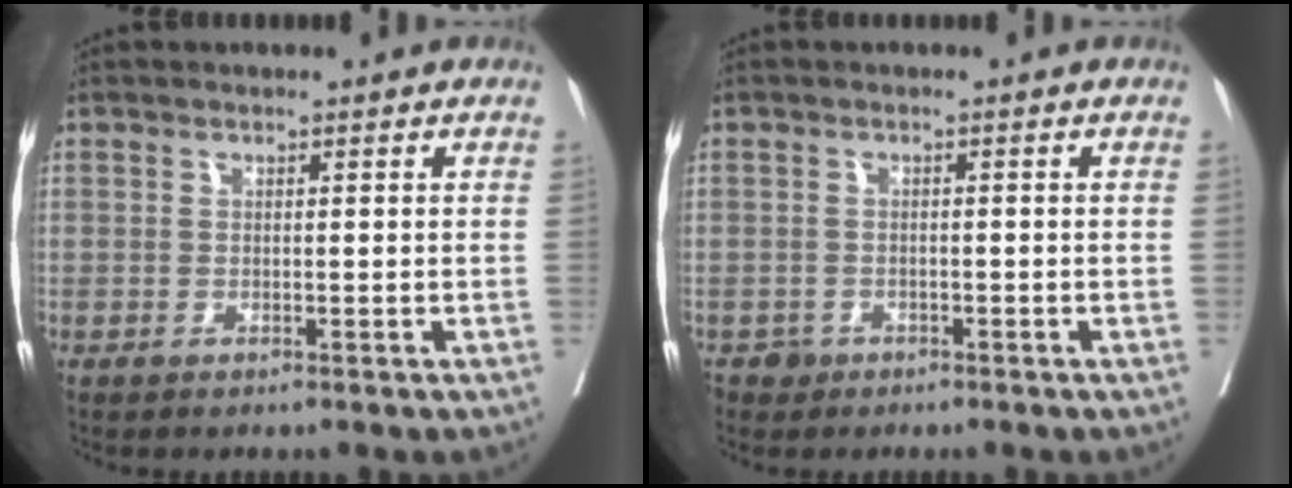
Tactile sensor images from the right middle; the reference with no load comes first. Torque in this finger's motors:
{"motor_torque": [-0.17, -0.06, -0.07, -0.02]}